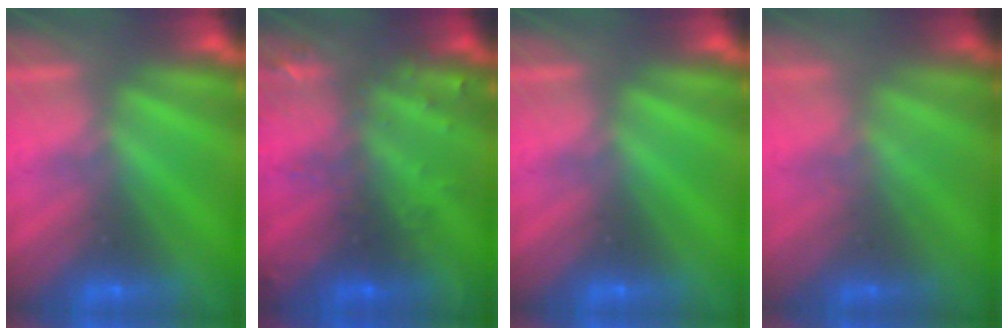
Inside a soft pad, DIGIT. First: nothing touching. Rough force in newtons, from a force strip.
{"total": 2.9}
{"total": 0.0}
{"total": 1.8}